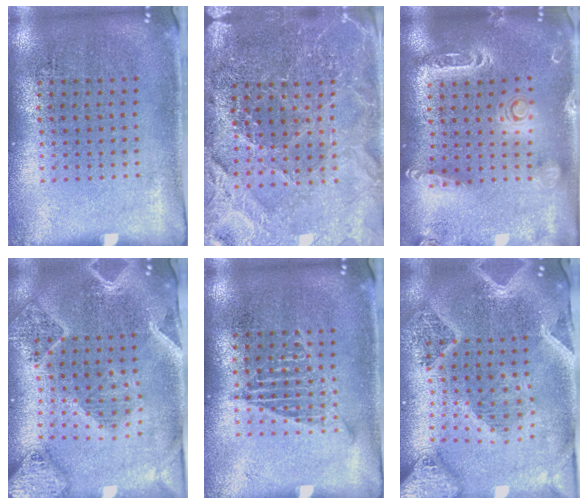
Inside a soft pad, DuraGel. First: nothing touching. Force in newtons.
{"total": 3.9, "press": 3.7, "slide": 1.2}
{"total": 2.0, "press": 1.9, "slide": 0.6}
{"total": 2.8, "press": 2.4, "slide": 1.3}
{"total": 1.4, "press": 1.4, "slide": 0.2}
{"total": 3.3, "press": 2.9, "slide": 1.7}